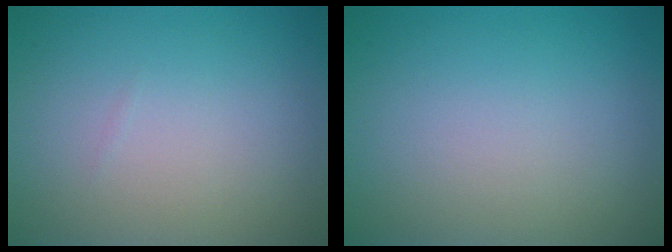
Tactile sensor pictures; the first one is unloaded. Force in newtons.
{"total": 0.0}